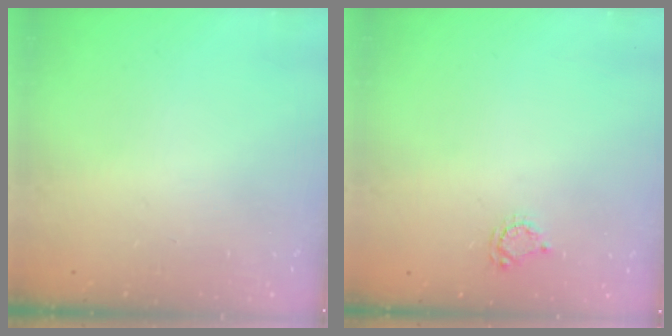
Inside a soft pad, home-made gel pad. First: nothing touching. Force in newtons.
{"total": 4.2, "press": 4.2, "slide": 0.4}